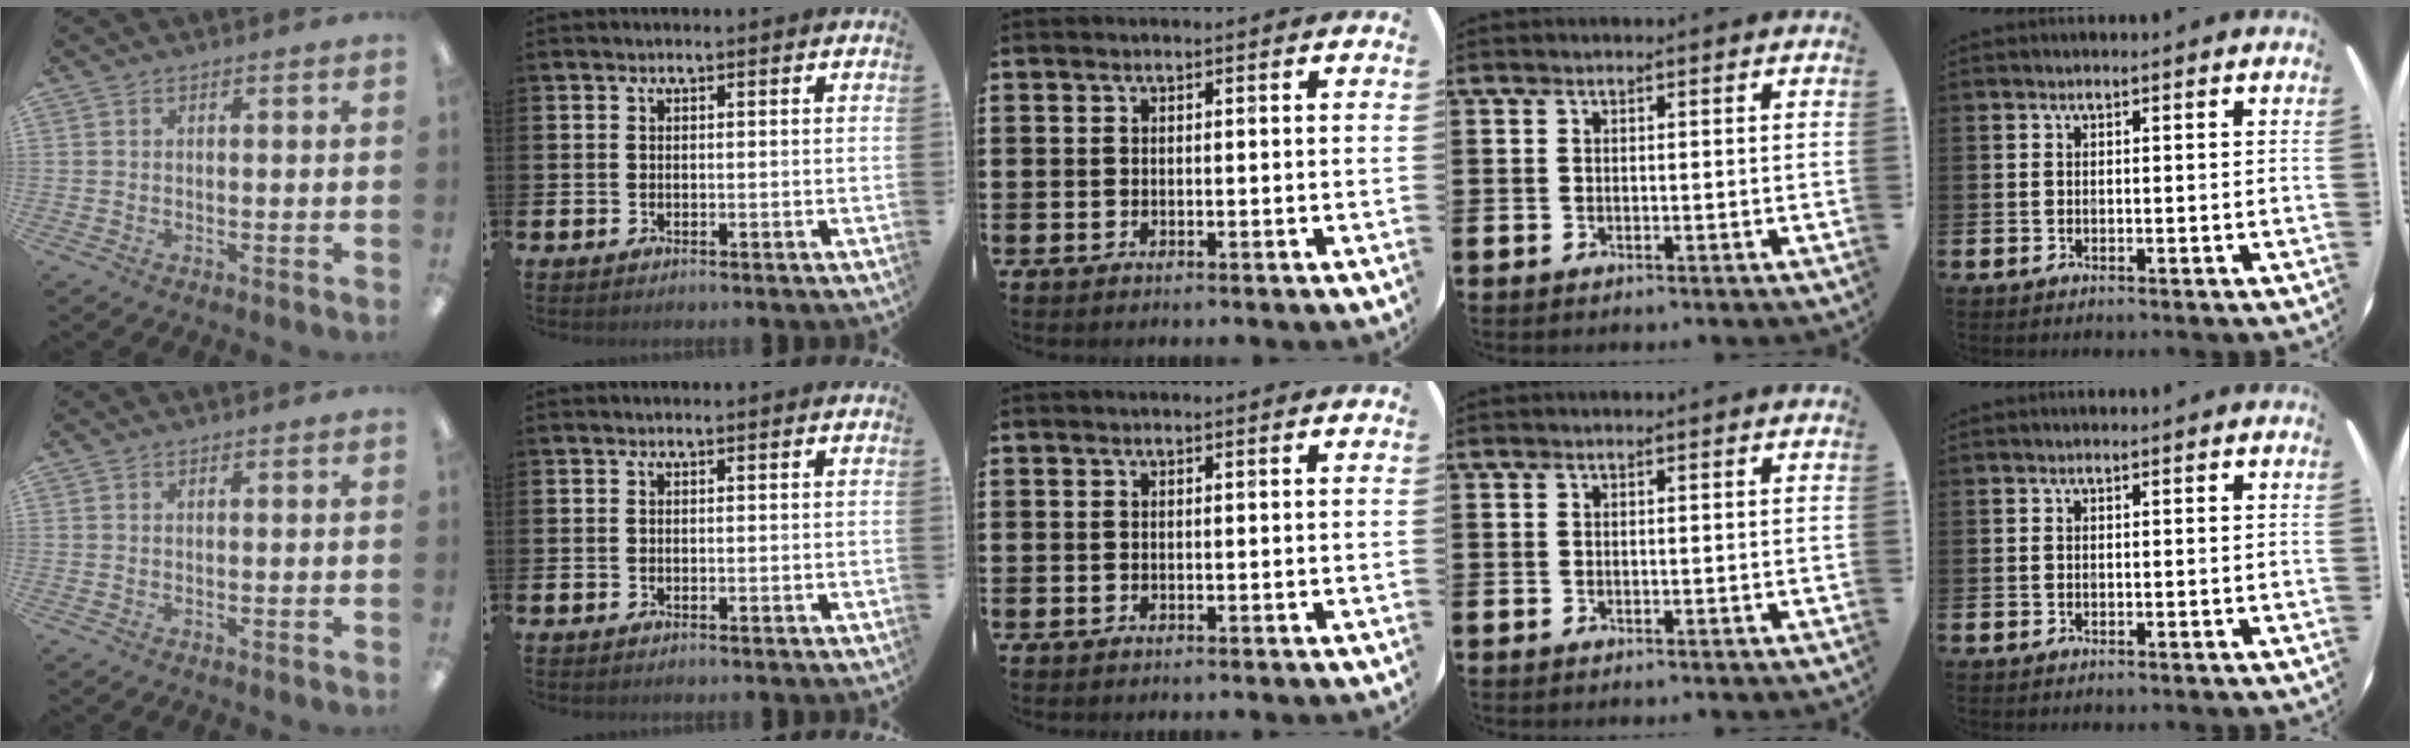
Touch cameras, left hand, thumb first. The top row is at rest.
{}